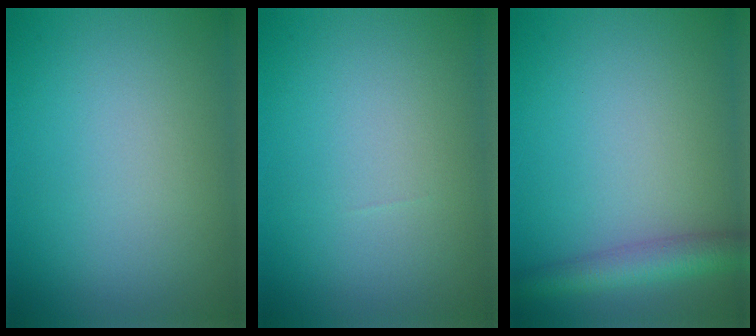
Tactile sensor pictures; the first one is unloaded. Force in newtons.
{"total": 0.0}
{"total": 3.6, "press": 3.6, "slide": 0.1}